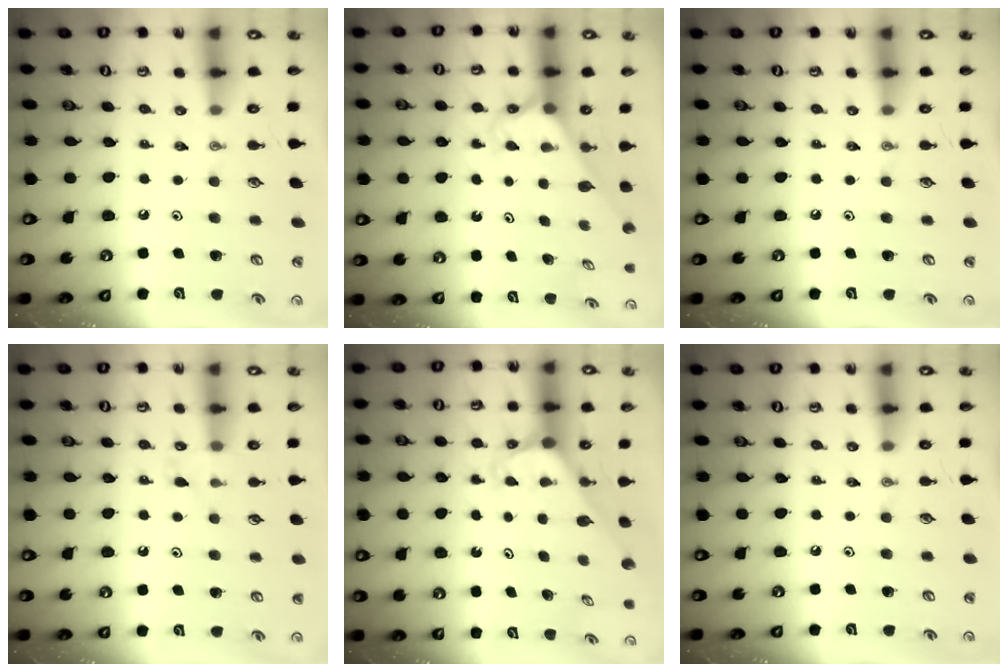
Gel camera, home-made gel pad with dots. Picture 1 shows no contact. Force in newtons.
{"total": 2.5, "press": 2.5, "slide": 0.2}
{"total": 0.0}
{"total": 5.6, "press": 5.6, "slide": 0.6}
{"total": 2.1, "press": 2.1, "slide": 0.1}
{"total": 0.0}